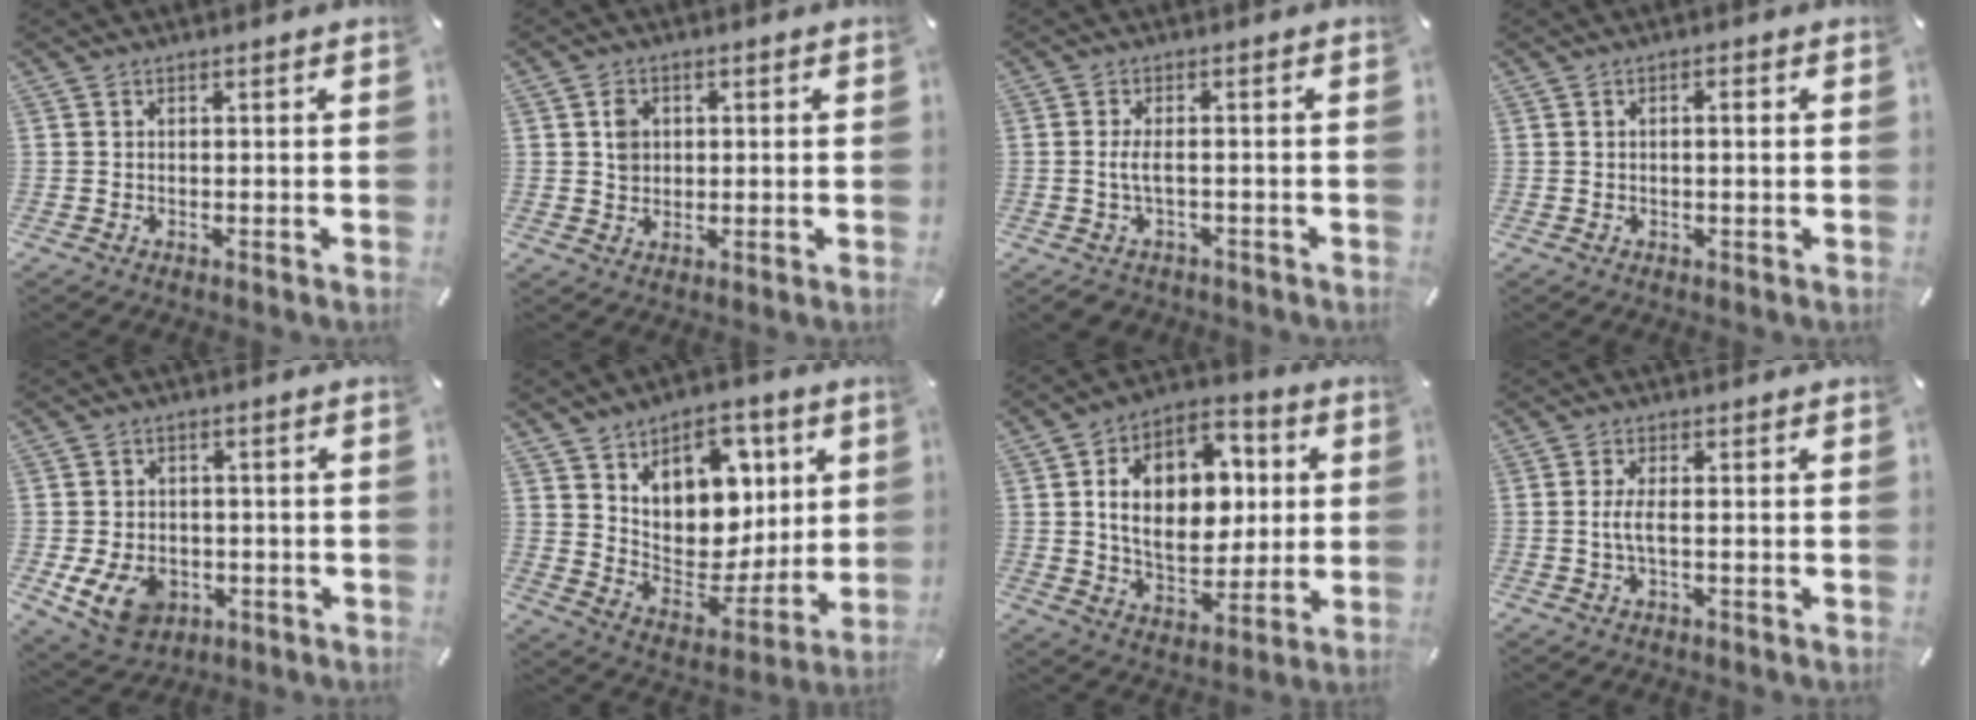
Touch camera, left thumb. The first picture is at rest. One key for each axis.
{"total": 3.7, "fx": 0.7, "fy": 3.3, "fz": 1.6, "tx": -0.020, "ty": 0.002, "tz": 0.007}
{"total": 4.2, "fx": -0.9, "fy": 2.3, "fz": 3.4, "tx": -0.074, "ty": 0.005, "tz": -0.021}
{"total": 1.7, "fx": 0.2, "fy": 0.4, "fz": 1.6, "tx": -0.030, "ty": 0.002, "tz": 0.002}
{"total": 9.3, "fx": -2.9, "fy": 7.2, "fz": 5.1, "tx": -0.105, "ty": 0.009, "tz": -0.052}
{"total": 14.0, "fx": 6.4, "fy": 10.7, "fz": 6.4, "tx": -0.093, "ty": -0.052, "tz": 0.123}
{"total": 17.2, "fx": 2.4, "fy": 12.1, "fz": 12.0, "tx": -0.204, "ty": 0.006, "tz": 0.042}
{"total": 3.7, "fx": -0.3, "fy": 0.8, "fz": 3.6, "tx": -0.080, "ty": -0.007, "tz": -0.011}